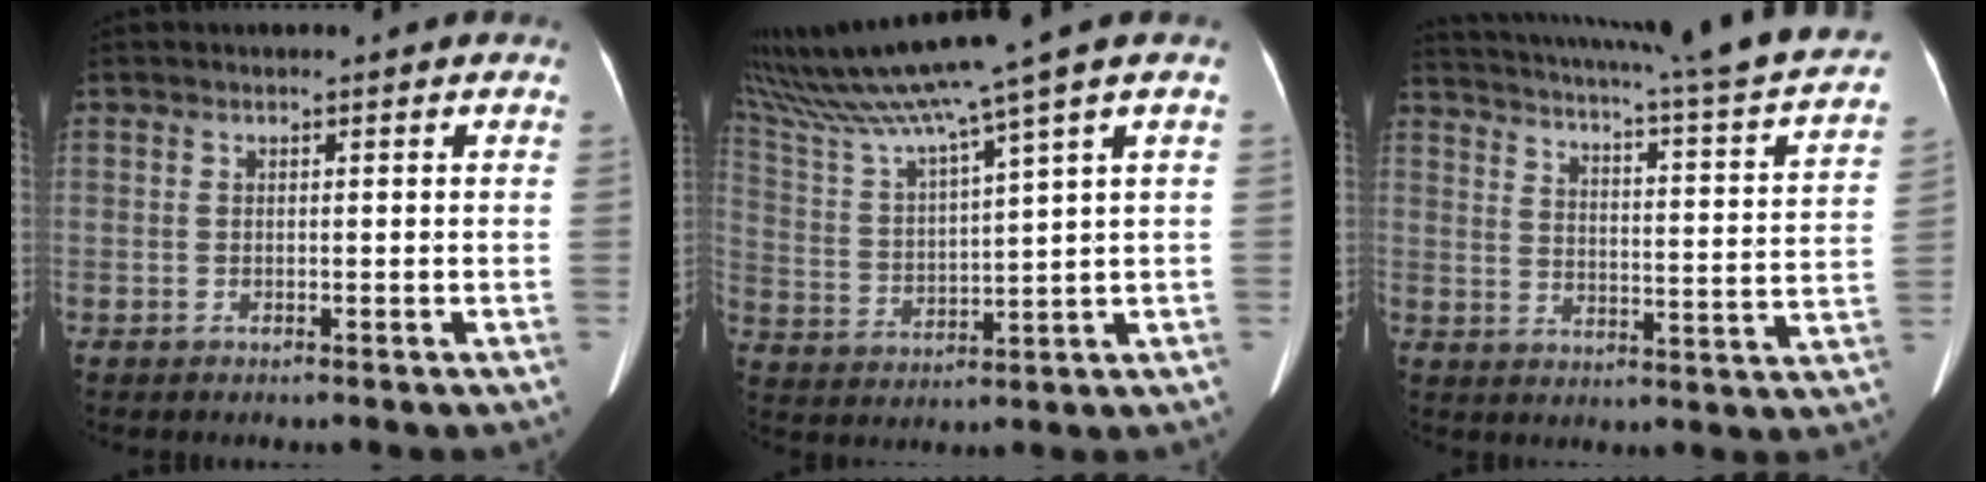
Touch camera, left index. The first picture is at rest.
{"total": 15.0, "force": [11.8, -2.3, 9.0], "torque": [-0.169, 0.003, 0.214]}
{"total": 25.6, "force": [21.3, 1.4, 14.2], "torque": [-0.219, -0.041, 0.264]}